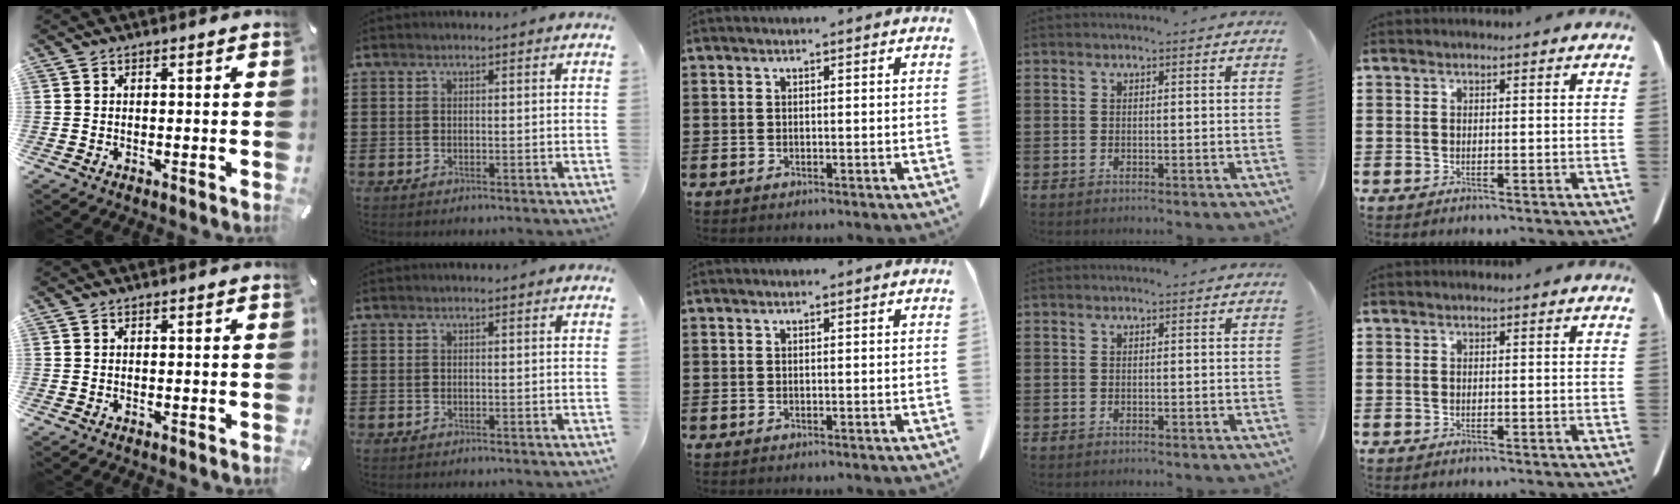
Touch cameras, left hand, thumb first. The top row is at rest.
{}